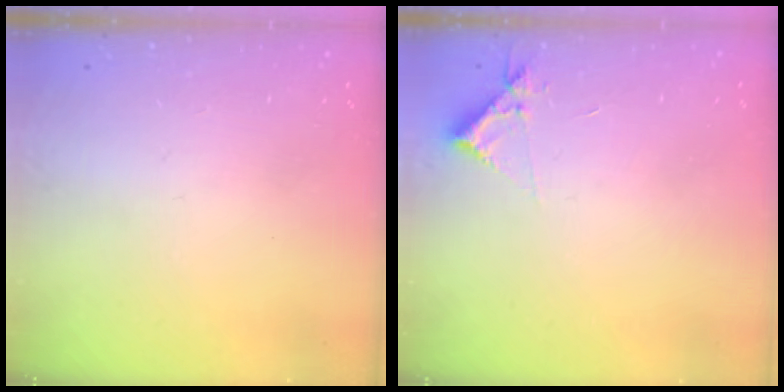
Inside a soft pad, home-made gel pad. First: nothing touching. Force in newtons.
{"total": 3.9, "press": 3.9, "slide": 0.5}